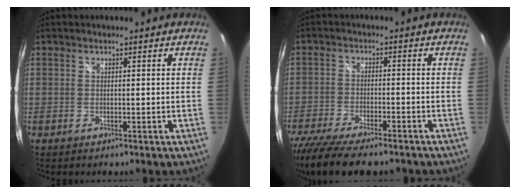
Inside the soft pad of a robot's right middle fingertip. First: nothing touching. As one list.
[{"total": 15.4, "force": [-12.7, 3.8, 7.9], "torque": [-0.168, -0.048, -0.207]}]